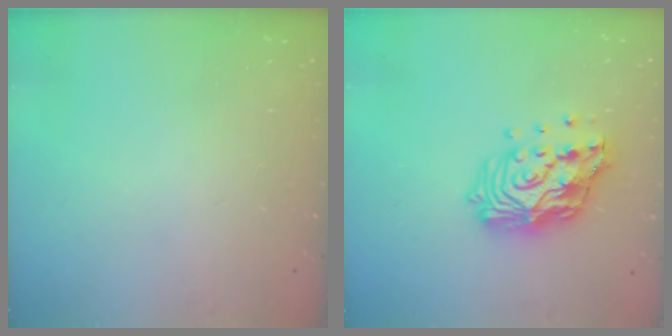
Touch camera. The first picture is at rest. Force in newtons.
{"total": 16.3, "press": 16.2, "slide": 1.6}